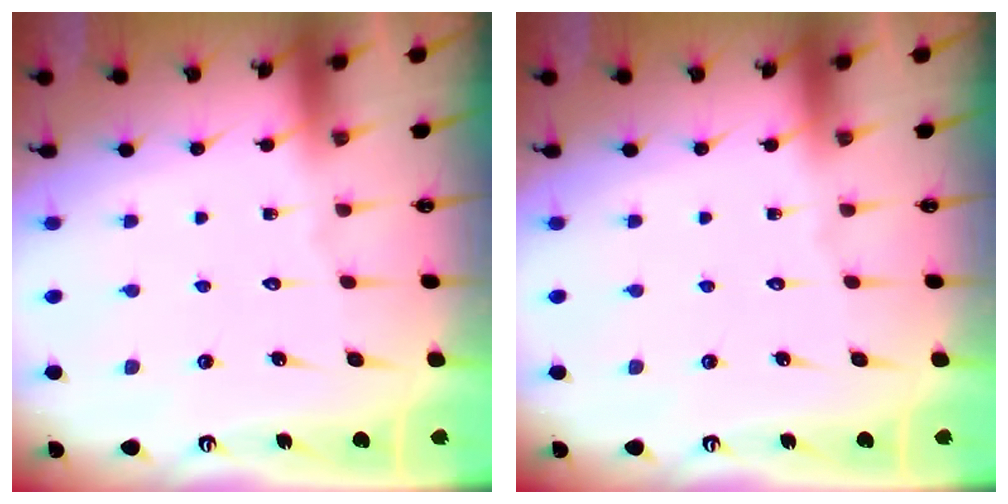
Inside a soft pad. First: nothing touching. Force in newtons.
{"total": 0.0}